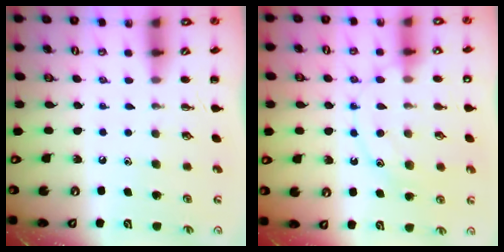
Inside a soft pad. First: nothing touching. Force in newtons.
{"total": 11.9, "press": 11.8, "slide": 0.6}